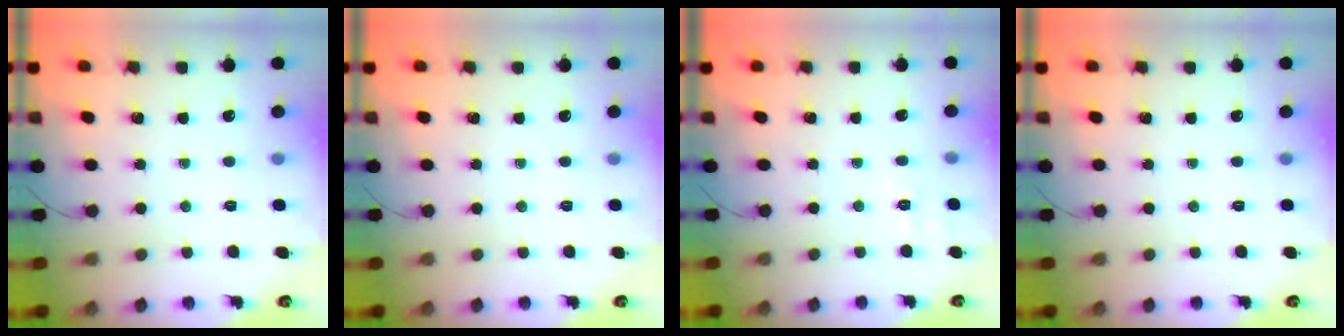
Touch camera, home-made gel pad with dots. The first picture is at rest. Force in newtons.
{"total": 0.0}
{"total": 5.9, "press": 5.6, "slide": 1.9}
{"total": 0.0}